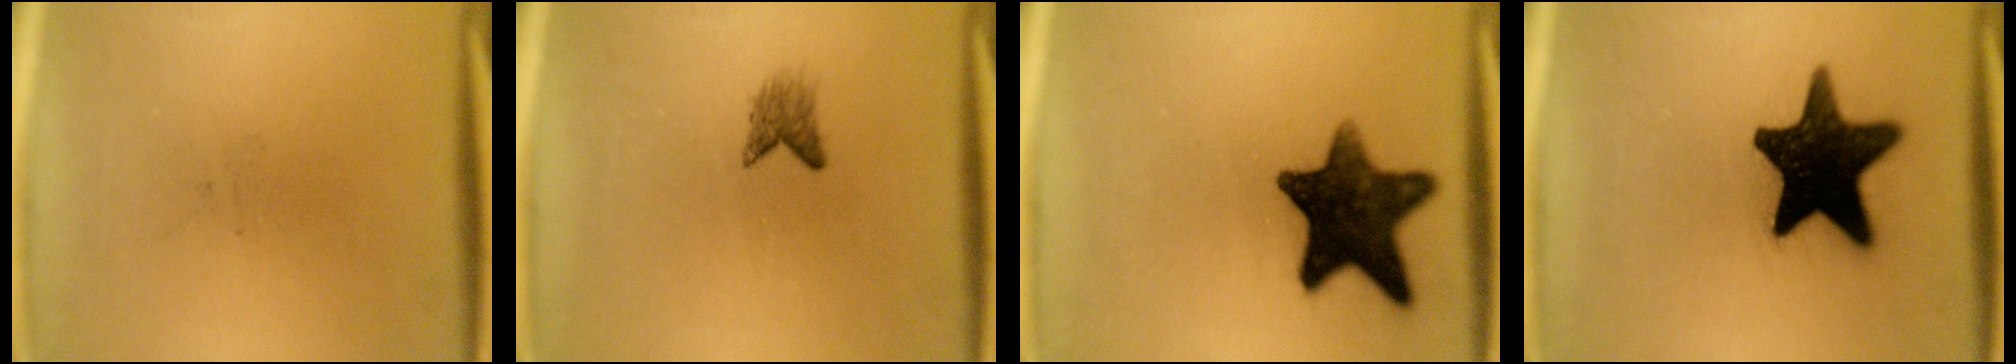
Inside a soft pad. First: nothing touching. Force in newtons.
{"total": 1.9}
{"total": 14.2}
{"total": 18.2}